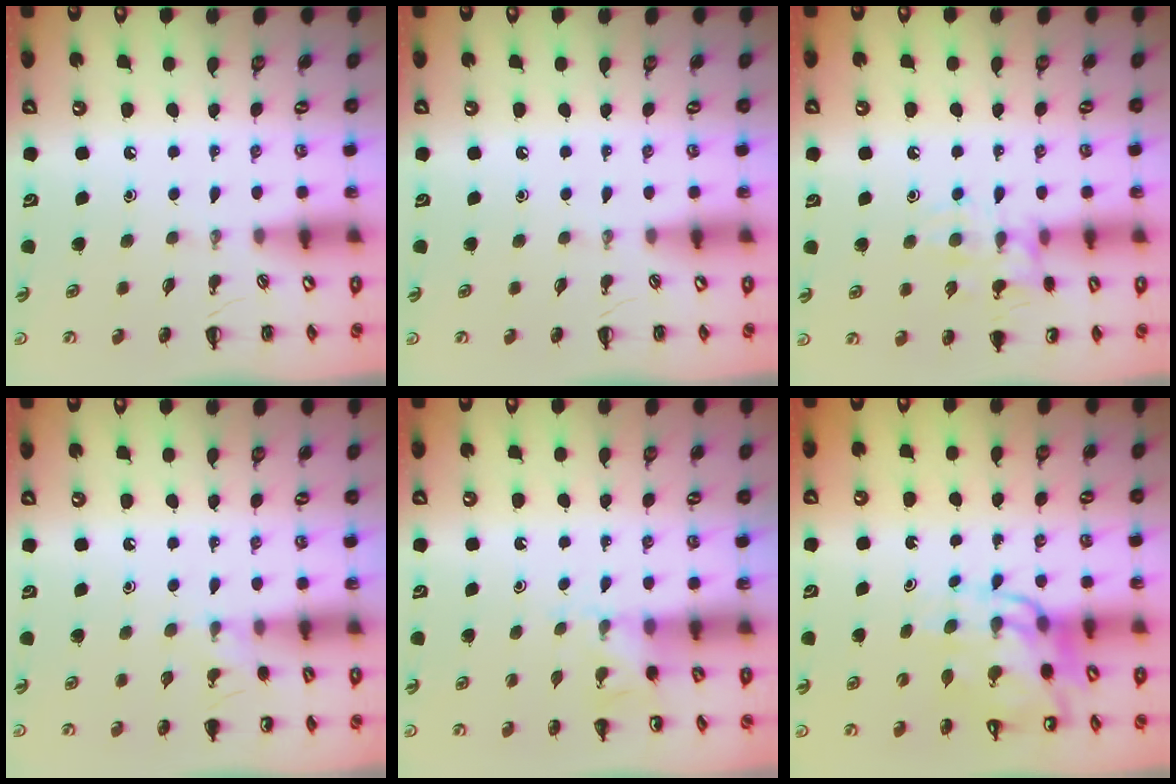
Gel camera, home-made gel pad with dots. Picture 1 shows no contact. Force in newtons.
{"total": 0.0}
{"total": 12.1, "press": 12.0, "slide": 1.3}
{"total": 5.6, "press": 5.3, "slide": 1.7}
{"total": 5.8, "press": 5.6, "slide": 1.4}
{"total": 11.6, "press": 11.1, "slide": 3.4}